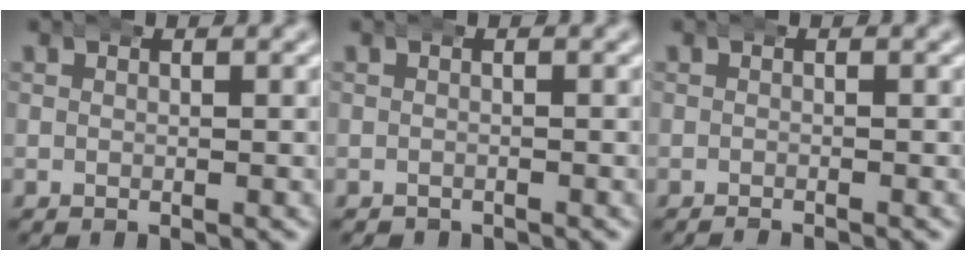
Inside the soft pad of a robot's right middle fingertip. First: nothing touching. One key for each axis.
{"total": 0.7, "fx": -0.7, "fy": 0.1, "fz": -0.2, "tx": -0.002, "ty": -0.007, "tz": -0.006}
{"total": 1.1, "fx": -1.1, "fy": 0.0, "fz": 0.1, "tx": -0.003, "ty": -0.006, "tz": -0.016}